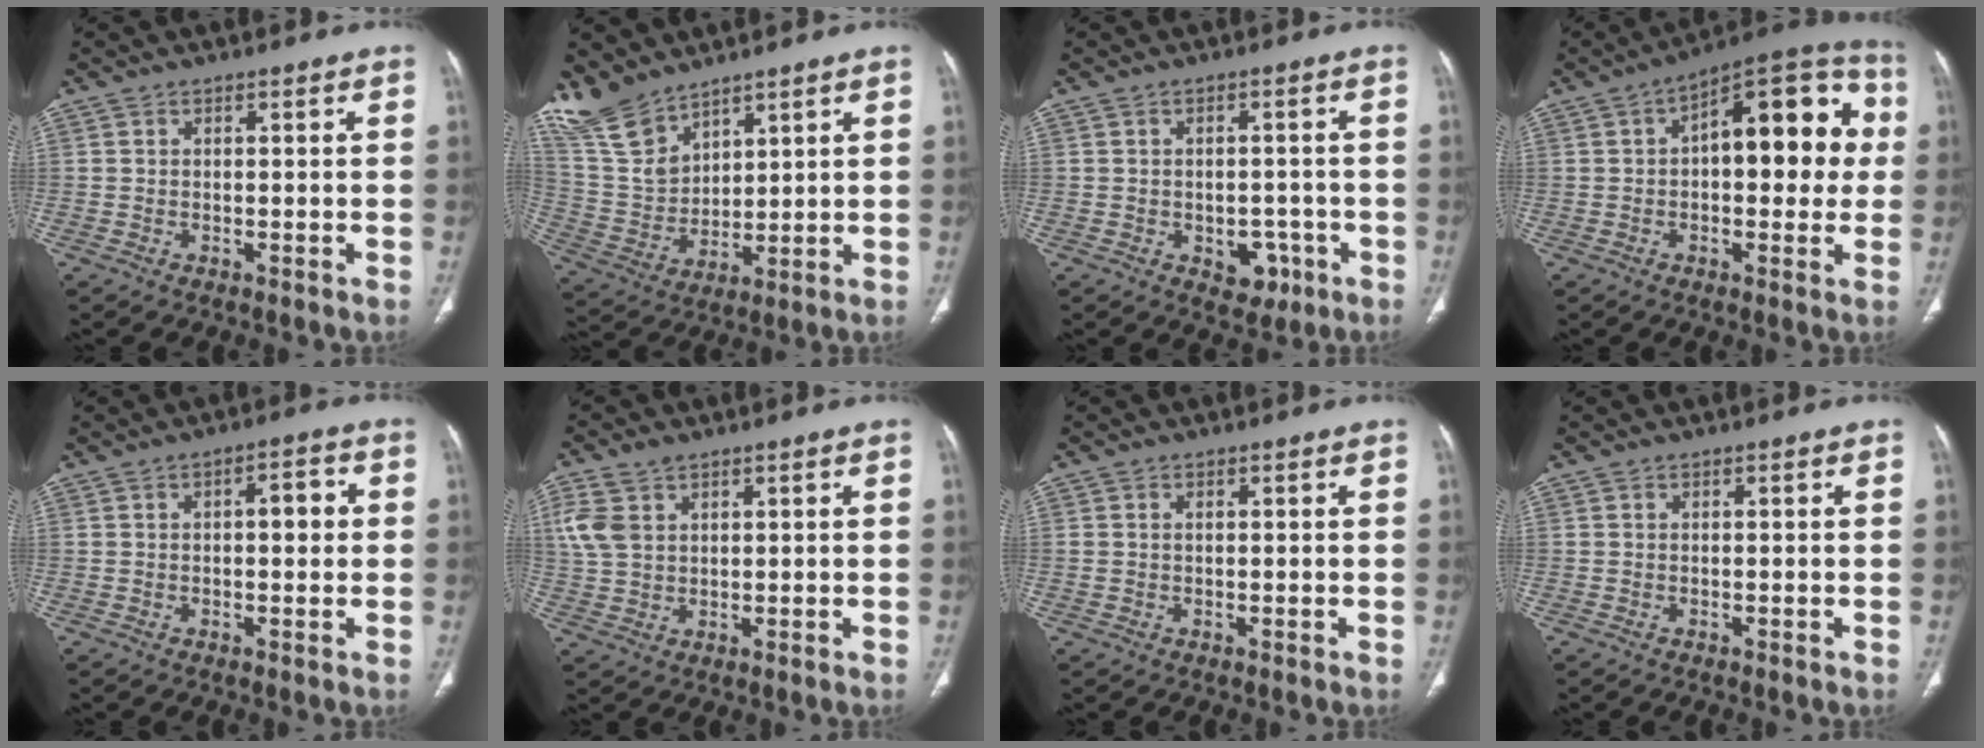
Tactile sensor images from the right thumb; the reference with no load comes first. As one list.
[{"total": 11.5, "force": [9.5, 5.2, 3.8], "torque": [-0.071, -0.042, 0.214]}, {"total": 5.2, "force": [-2.1, 3.7, 3.0], "torque": [-0.011, 0.013, -0.019]}, {"total": 19.5, "force": [2.4, 9.4, 16.9], "torque": [-0.185, 0.037, 0.023]}, {"total": 4.7, "force": [0.5, 2.1, 4.1], "torque": [-0.048, 0.012, 0.004]}, {"total": 6.6, "force": [2.7, 4.6, 3.8], "torque": [-0.082, 0.000, 0.062]}, {"total": 0.9, "force": [0.2, 0.6, 0.6], "torque": [-0.019, 0.006, 0.009]}, {"total": 0.0}]